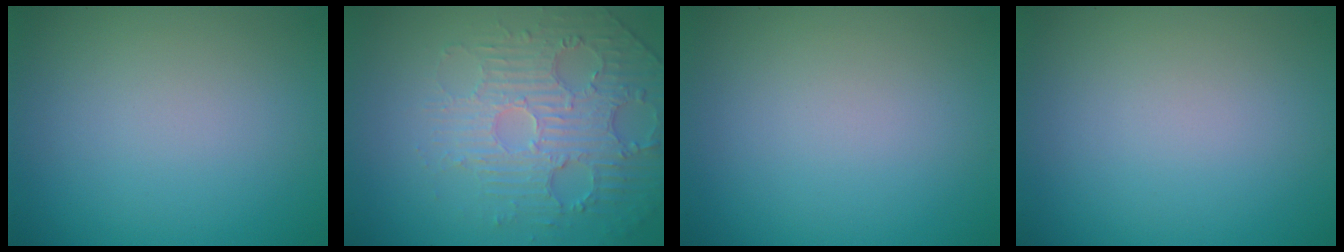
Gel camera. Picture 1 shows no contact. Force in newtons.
{"total": 5.0, "press": 3.7, "slide": 3.3}
{"total": 0.0}
{"total": 0.0}